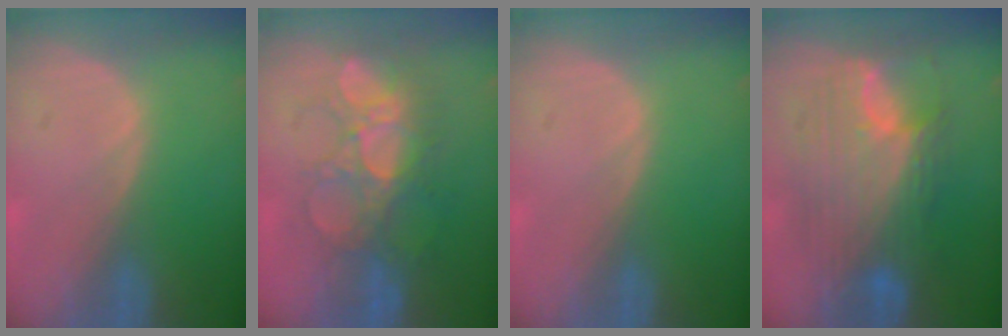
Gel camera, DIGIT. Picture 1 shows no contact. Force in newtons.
{"total": 8.7, "press": 8.3, "slide": 2.4}
{"total": 0.0}
{"total": 11.3, "press": 11.3, "slide": 1.2}